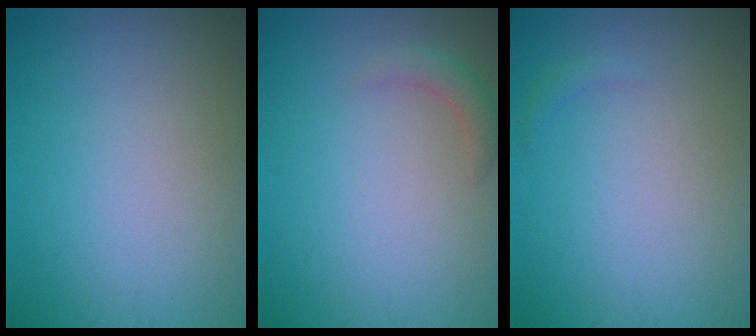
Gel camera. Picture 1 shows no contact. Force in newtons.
{"total": 1.5, "press": 1.5, "slide": 0.1}
{"total": 0.6, "press": 0.5, "slide": 0.1}